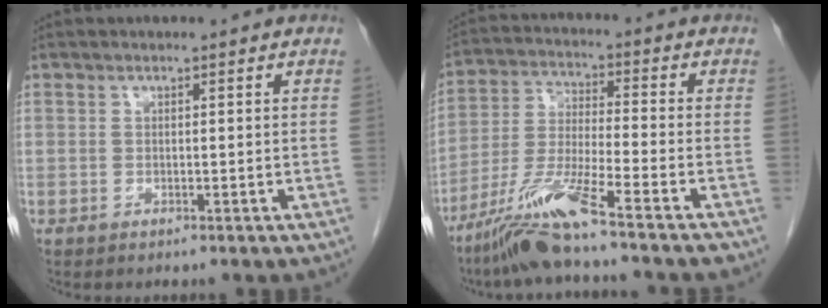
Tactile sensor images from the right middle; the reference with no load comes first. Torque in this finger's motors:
{"motor_torque": [1.05, -0.87, 0.31, 0.16]}